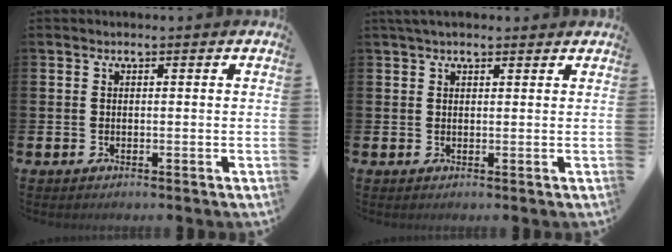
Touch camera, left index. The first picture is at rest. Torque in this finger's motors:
{"motor_torque": [1.11, -1.03, 0.21, 0.13]}